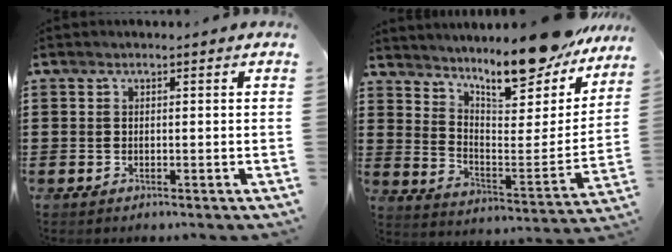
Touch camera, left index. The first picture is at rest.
{"total": 11.7, "force": [10.5, 2.2, 4.8], "torque": [-0.088, -0.089, 0.177]}